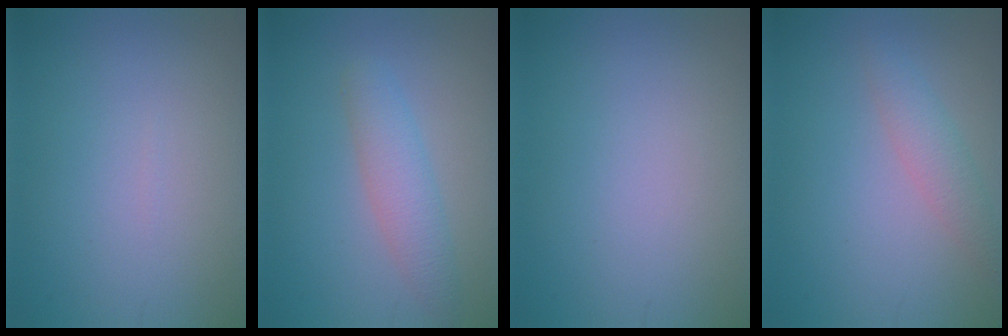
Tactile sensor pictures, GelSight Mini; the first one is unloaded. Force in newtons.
{"total": 2.9, "press": 2.9, "slide": 0.1}
{"total": 0.0}
{"total": 2.2, "press": 2.2, "slide": 0.1}